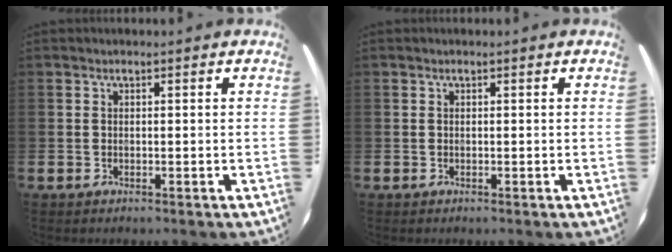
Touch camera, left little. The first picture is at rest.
{"total": 0.0}